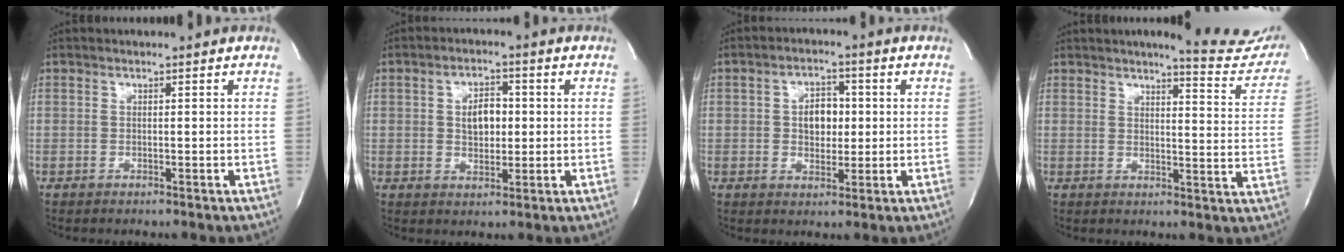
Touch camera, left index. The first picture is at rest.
{"total": 5.0, "force": [0.5, 3.0, 4.0], "torque": [-0.071, 0.007, 0.011]}
{"total": 5.2, "force": [0.5, 3.4, 3.9], "torque": [-0.065, 0.010, 0.010]}
{"total": 12.5, "force": [11.6, 1.4, 4.4], "torque": [-0.041, -0.053, 0.116]}